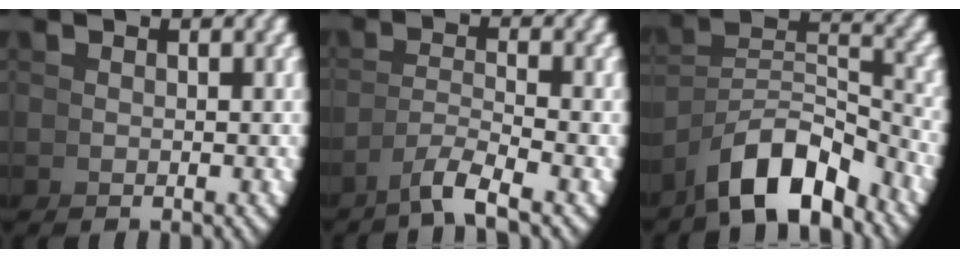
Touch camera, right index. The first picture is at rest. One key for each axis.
{"total": 2.9, "fx": -1.8, "fy": -0.1, "fz": 2.3, "tx": -0.040, "ty": -0.004, "tz": -0.027}
{"total": 7.6, "fx": -3.1, "fy": 4.7, "fz": 5.1, "tx": -0.095, "ty": -0.028, "tz": -0.038}